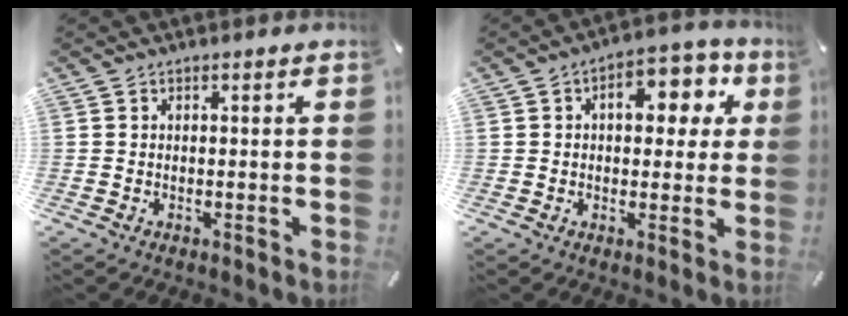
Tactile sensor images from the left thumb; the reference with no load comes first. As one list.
[{"total": 10.2, "force": [2.6, 6.4, 7.5], "torque": [-0.082, -0.006, 0.032]}]